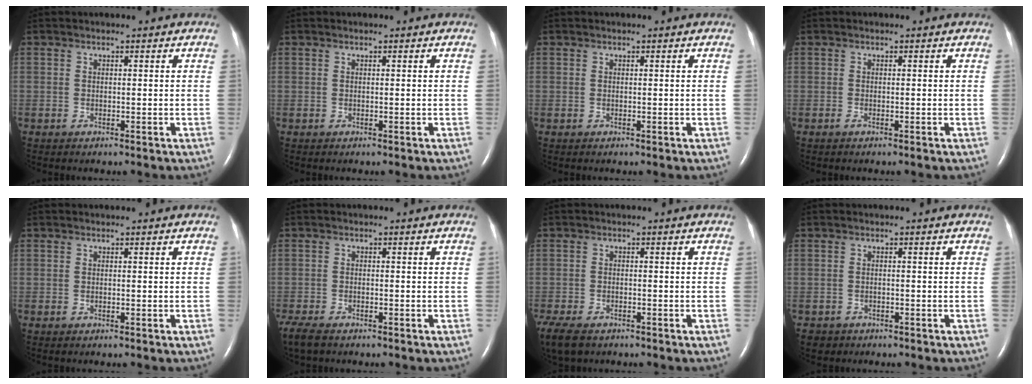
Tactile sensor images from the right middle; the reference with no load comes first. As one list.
[{"total": 0.0}, {"total": 0.0}, {"total": 0.5, "force": [-0.4, 0.0, 0.4], "torque": [-0.010, -0.001, -0.006]}, {"total": 0.0}, {"total": 5.3, "force": [-4.1, 1.8, 2.8], "torque": [-0.062, -0.014, -0.069]}, {"total": 10.7, "force": [-7.0, 5.8, 5.6], "torque": [-0.152, -0.020, -0.105]}, {"total": 1.7, "force": [-1.2, 1.2, 0.0], "torque": [-0.006, 0.003, -0.016]}]